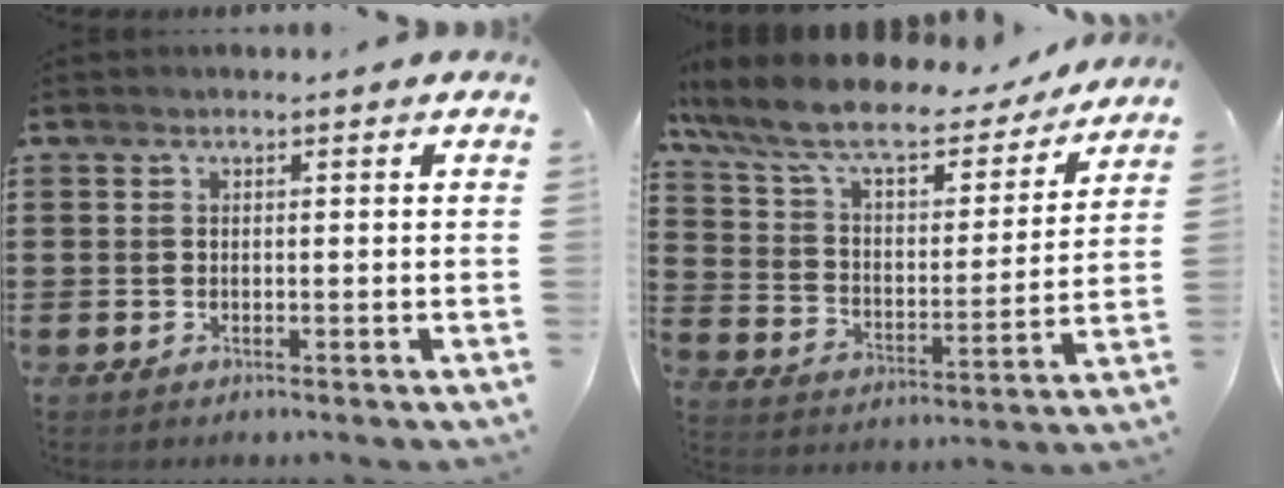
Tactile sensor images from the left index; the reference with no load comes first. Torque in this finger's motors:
{"motor_torque": [1.20, -0.94, 1.05, 0.21]}